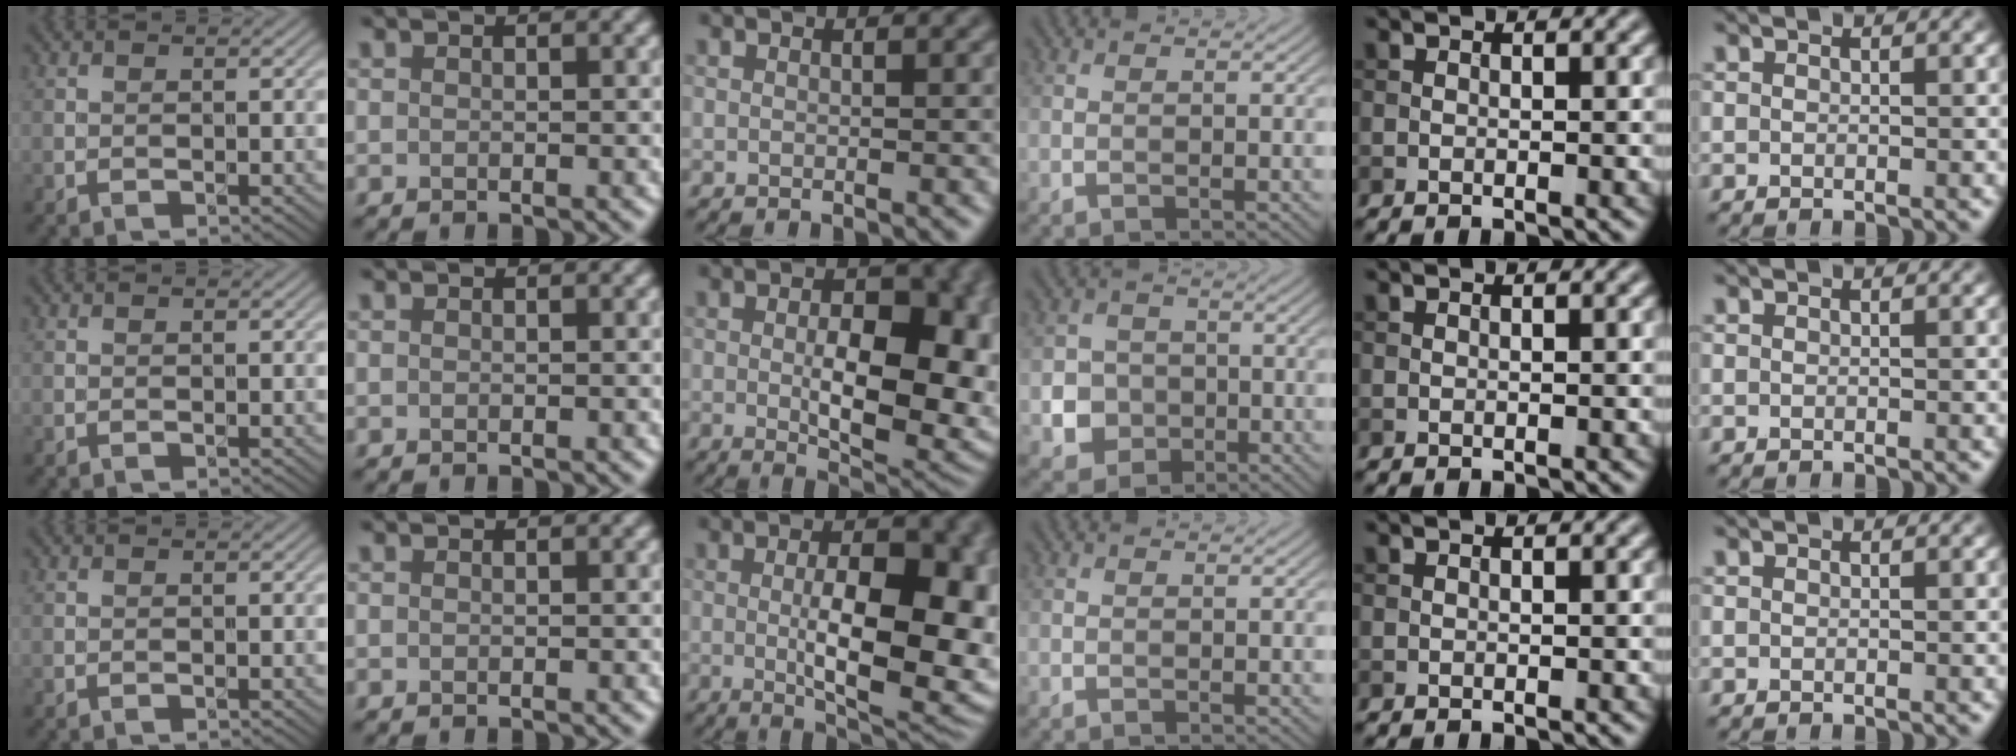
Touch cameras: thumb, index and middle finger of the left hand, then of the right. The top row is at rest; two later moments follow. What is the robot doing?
{"motion": "unscrew", "object": "dispenser bottle"}